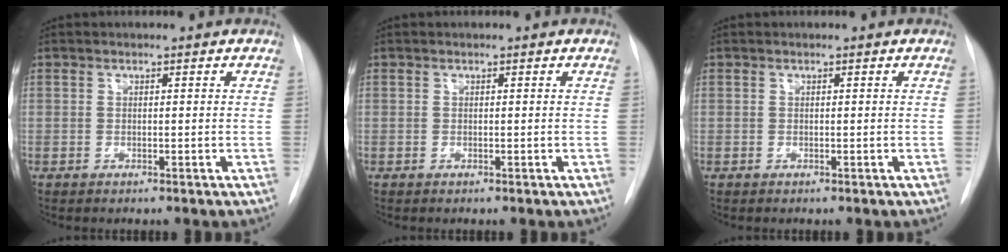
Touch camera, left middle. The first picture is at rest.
{"total": 0.0}
{"total": 0.0}